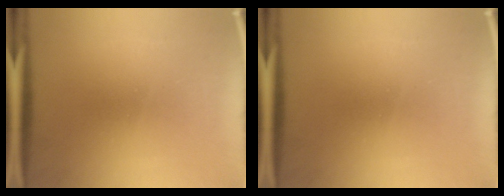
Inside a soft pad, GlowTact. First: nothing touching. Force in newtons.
{"total": 0.0}